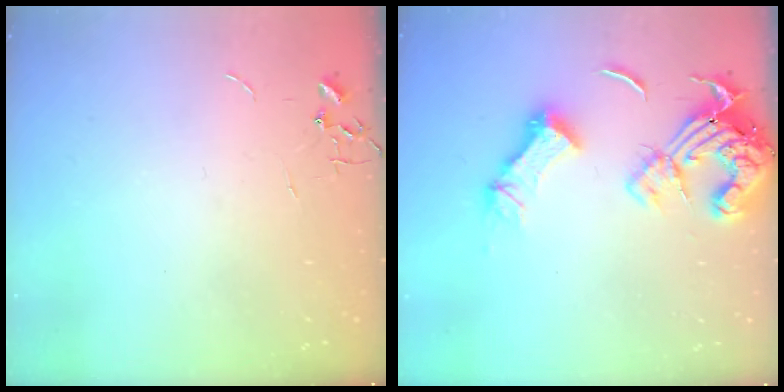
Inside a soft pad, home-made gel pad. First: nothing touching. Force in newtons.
{"total": 17.6, "press": 17.5, "slide": 2.1}